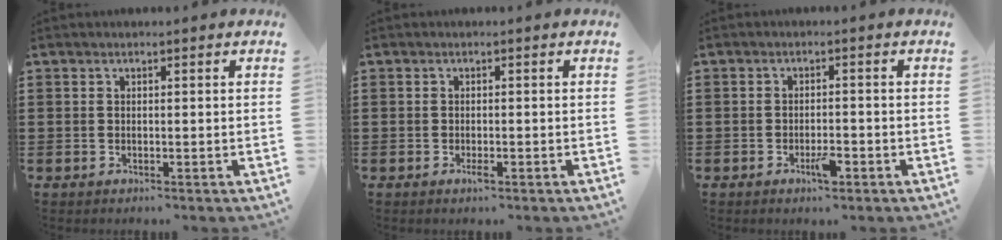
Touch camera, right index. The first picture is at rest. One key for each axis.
{"total": 1.0, "fx": -0.5, "fy": 0.2, "fz": 0.8, "tx": -0.017, "ty": -0.007, "tz": -0.007}
{"total": 3.0, "fx": -1.6, "fy": 0.9, "fz": 2.4, "tx": -0.038, "ty": 0.003, "tz": -0.027}